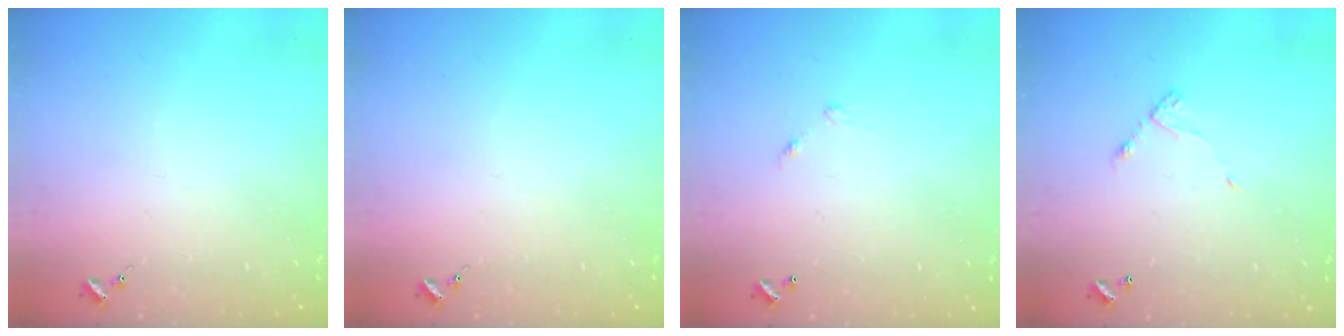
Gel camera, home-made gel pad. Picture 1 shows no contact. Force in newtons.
{"total": 0.0}
{"total": 4.9, "press": 4.9, "slide": 0.3}
{"total": 5.5, "press": 5.5, "slide": 0.3}